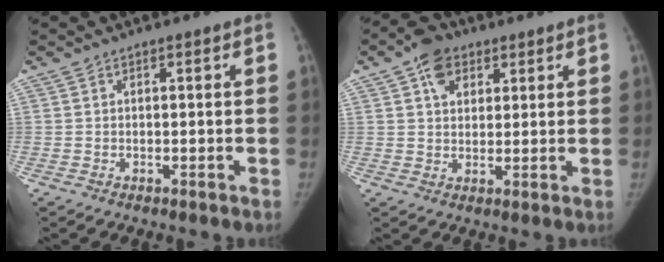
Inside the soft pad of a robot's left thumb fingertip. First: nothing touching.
{"total": 7.0, "force": [3.4, 5.1, 3.5], "torque": [-0.031, -0.005, 0.053]}